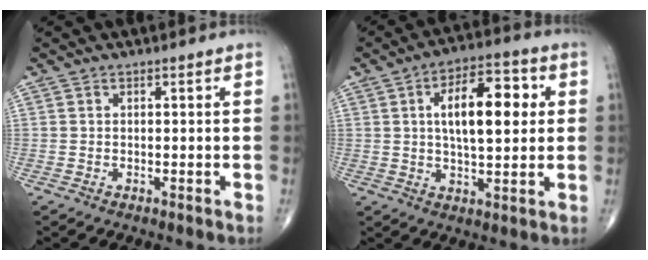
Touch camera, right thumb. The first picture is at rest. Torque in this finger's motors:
{"motor_torque": [-0.15, 0.45, 0.76, 0.07, 0.08]}